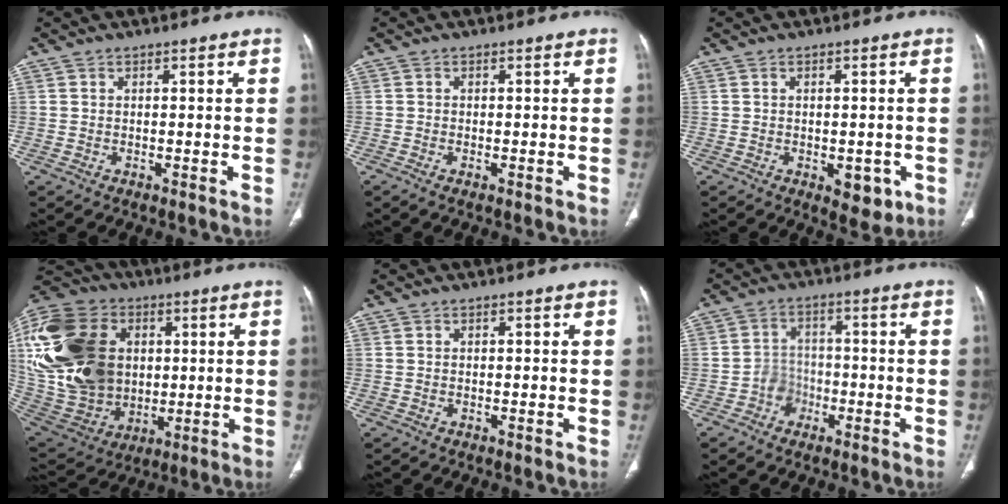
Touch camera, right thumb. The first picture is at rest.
{"total": 0.9, "force": [-0.5, 0.3, 0.7], "torque": [-0.019, -0.002, -0.011]}
{"total": 5.2, "force": [-1.8, 3.0, 4.0], "torque": [-0.027, 0.001, -0.013]}
{"total": 33.4, "force": [5.8, 24.8, 21.6], "torque": [-0.494, 0.037, 0.124]}
{"total": 0.0}
{"total": 4.8, "force": [-2.1, 4.1, 1.2], "torque": [0.006, 0.020, -0.043]}